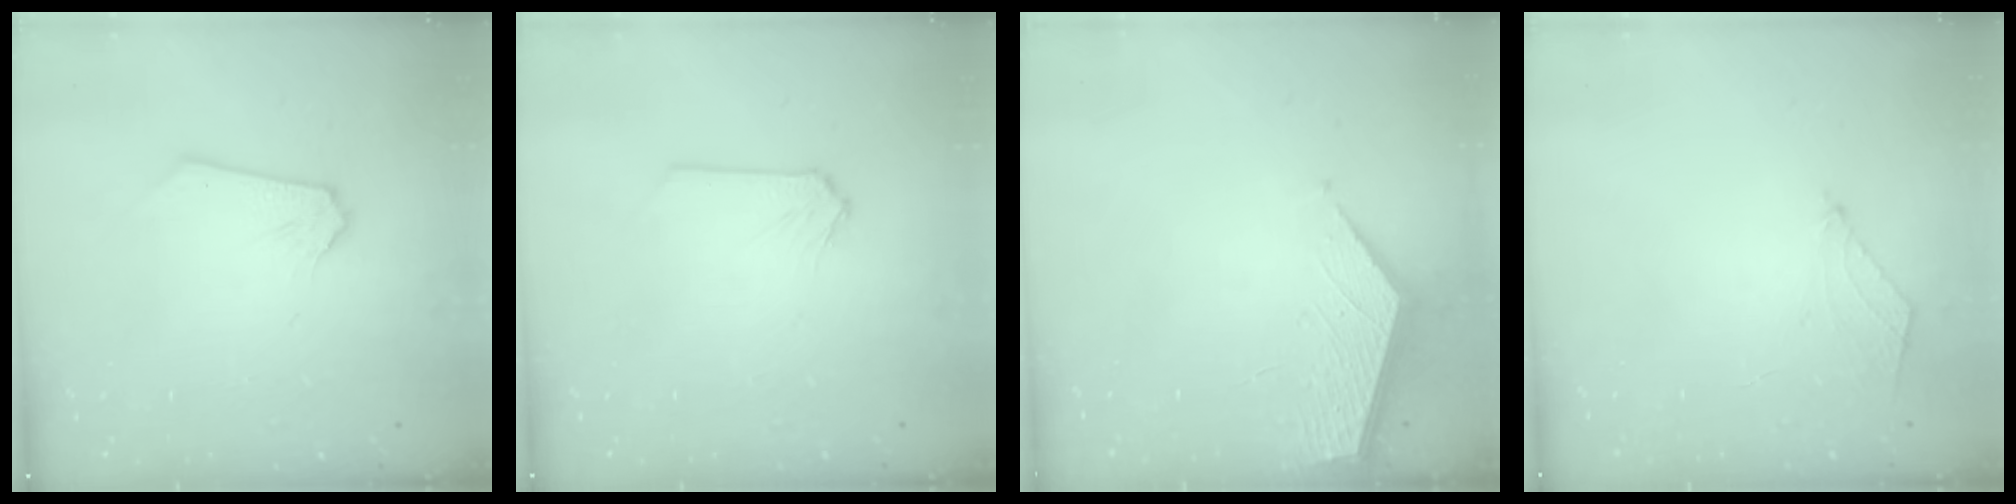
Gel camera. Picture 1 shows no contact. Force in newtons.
{"total": 0.0}
{"total": 2.1, "press": 2.1, "slide": 0.2}
{"total": 4.3, "press": 4.2, "slide": 1.0}